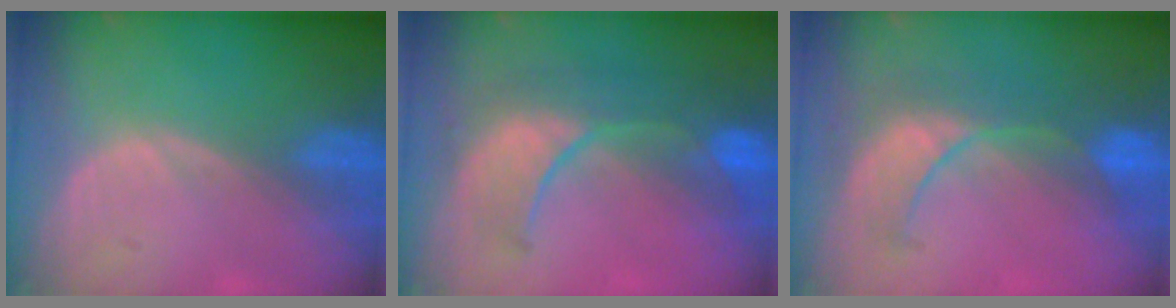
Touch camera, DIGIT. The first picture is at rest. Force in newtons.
{"total": 10.3, "press": 9.1, "slide": 4.8}
{"total": 8.1, "press": 8.0, "slide": 0.7}